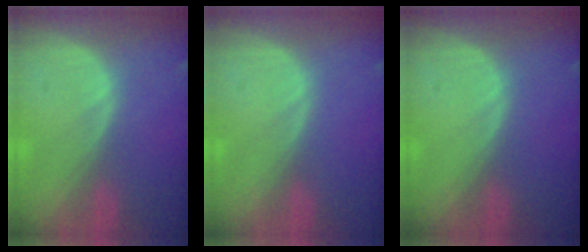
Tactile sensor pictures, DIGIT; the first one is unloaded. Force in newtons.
{"total": 0.0}
{"total": 0.0}